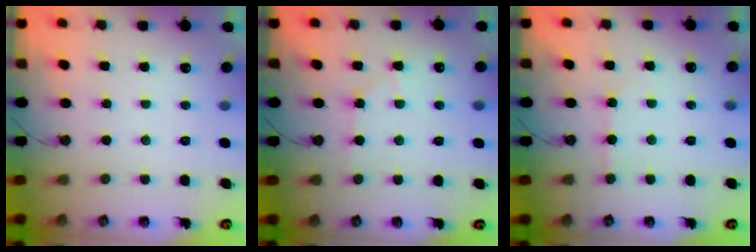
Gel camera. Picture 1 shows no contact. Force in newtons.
{"total": 4.7, "press": 4.6, "slide": 0.6}
{"total": 1.8, "press": 1.8, "slide": 0.4}